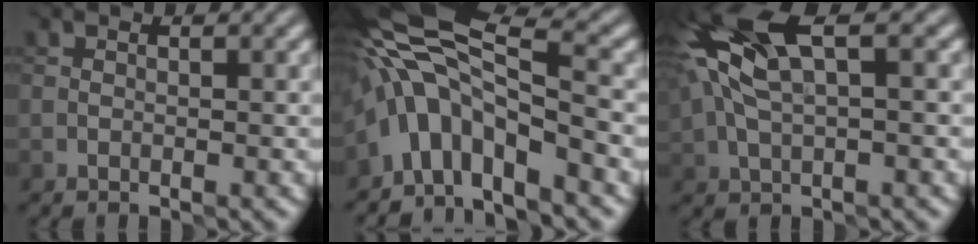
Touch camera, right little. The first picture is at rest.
{"total": 8.0, "force": [-2.7, 3.2, 6.8], "torque": [-0.107, 0.019, -0.055]}
{"total": 9.7, "force": [3.3, 4.5, 8.0], "torque": [-0.201, 0.015, 0.065]}